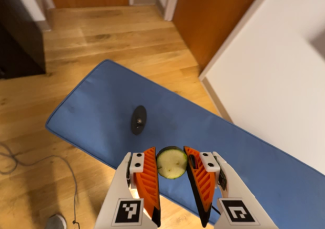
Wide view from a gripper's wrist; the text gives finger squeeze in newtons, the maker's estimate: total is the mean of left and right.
{"total": 8.2, "left": 8.5, "right": 8.0}